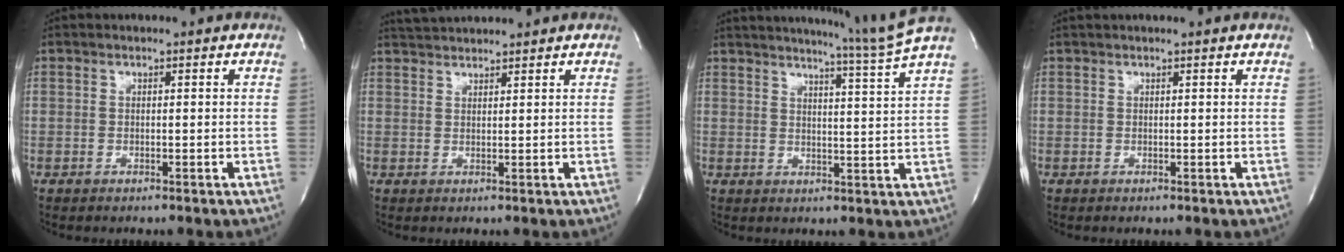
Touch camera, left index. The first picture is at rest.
{"total": 4.0, "force": [3.9, -0.2, 0.6], "torque": [-0.017, 0.025, 0.072]}
{"total": 10.9, "force": [9.4, -3.4, 4.3], "torque": [-0.074, -0.061, 0.121]}
{"total": 1.5, "force": [1.3, -0.5, 0.6], "torque": [-0.016, 0.006, 0.026]}